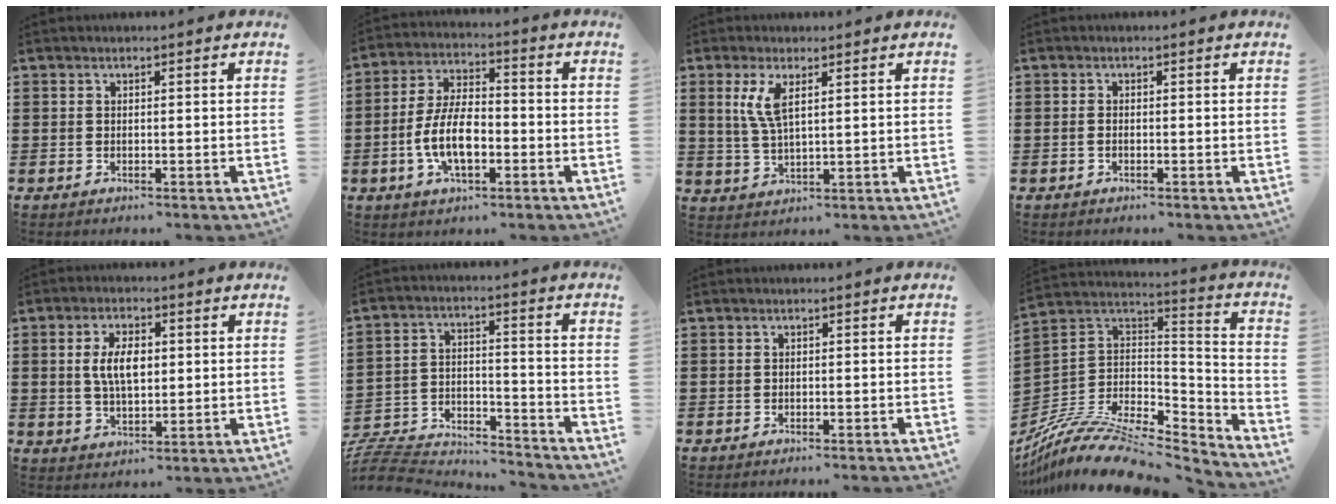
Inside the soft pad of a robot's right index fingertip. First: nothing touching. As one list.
[{"total": 8.8, "force": [-2.3, 4.1, 7.5], "torque": [-0.165, 0.001, -0.048]}, {"total": 4.8, "force": [1.7, 1.5, 4.2], "torque": [-0.098, 0.001, 0.026]}, {"total": 0.6, "force": [-0.5, 0.2, 0.3], "torque": [-0.007, -0.003, -0.008]}, {"total": 5.8, "force": [0.5, 2.8, 5.1], "torque": [-0.101, 0.005, 0.002]}, {"total": 7.4, "force": [-7.2, 1.3, 1.0], "torque": [-0.034, 0.001, -0.149]}, {"total": 0.9, "force": [-0.9, -0.2, 0.0], "torque": [-0.002, -0.003, -0.018]}, {"total": 10.8, "force": [-8.4, 3.6, 5.6], "torque": [-0.117, 0.009, -0.165]}]